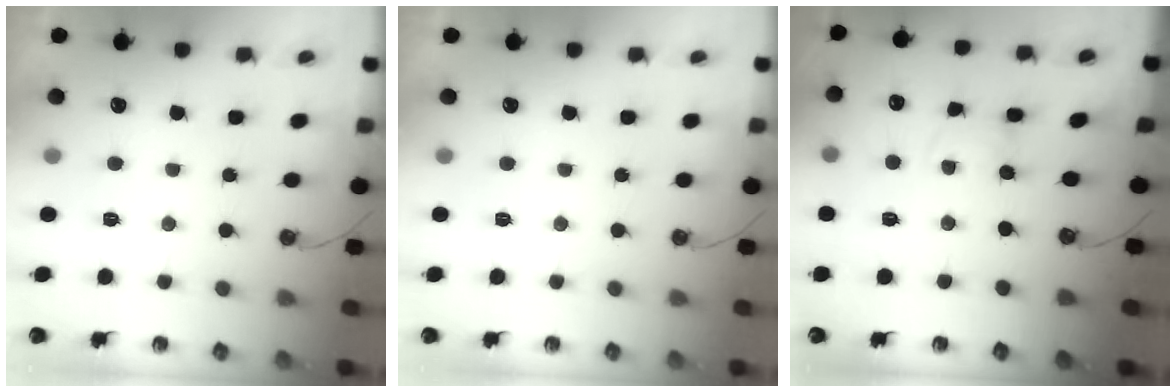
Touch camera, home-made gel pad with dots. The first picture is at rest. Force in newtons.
{"total": 0.0}
{"total": 1.6, "press": 1.6, "slide": 0.2}